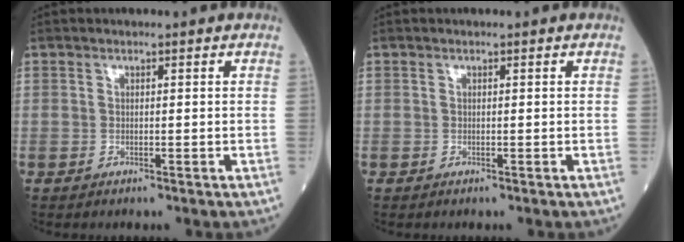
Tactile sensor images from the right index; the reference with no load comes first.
{"total": 0.0}